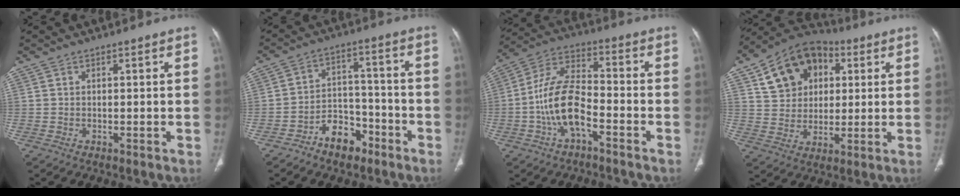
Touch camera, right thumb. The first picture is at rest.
{"total": 8.0, "force": [-5.4, 4.9, 3.3], "torque": [-0.030, 0.058, -0.091]}
{"total": 12.0, "force": [-4.2, 6.0, 9.5], "torque": [-0.184, 0.045, -0.083]}
{"total": 15.9, "force": [5.7, 12.1, 8.7], "torque": [-0.115, 0.007, 0.092]}